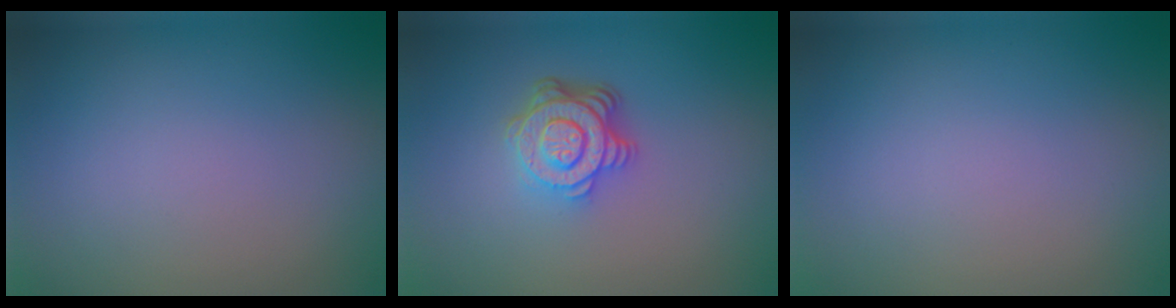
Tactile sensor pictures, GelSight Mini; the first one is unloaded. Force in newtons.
{"total": 4.7, "press": 3.4, "slide": 3.3}
{"total": 0.0}